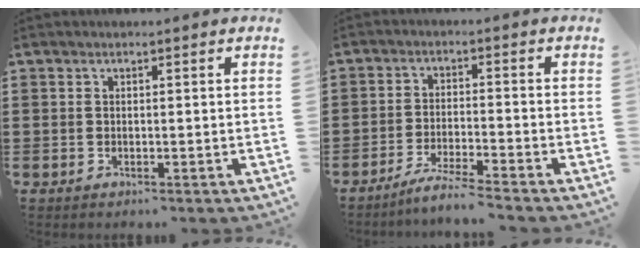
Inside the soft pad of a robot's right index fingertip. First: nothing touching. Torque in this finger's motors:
{"motor_torque": [0.18, 0.82, -1.05, -0.10]}